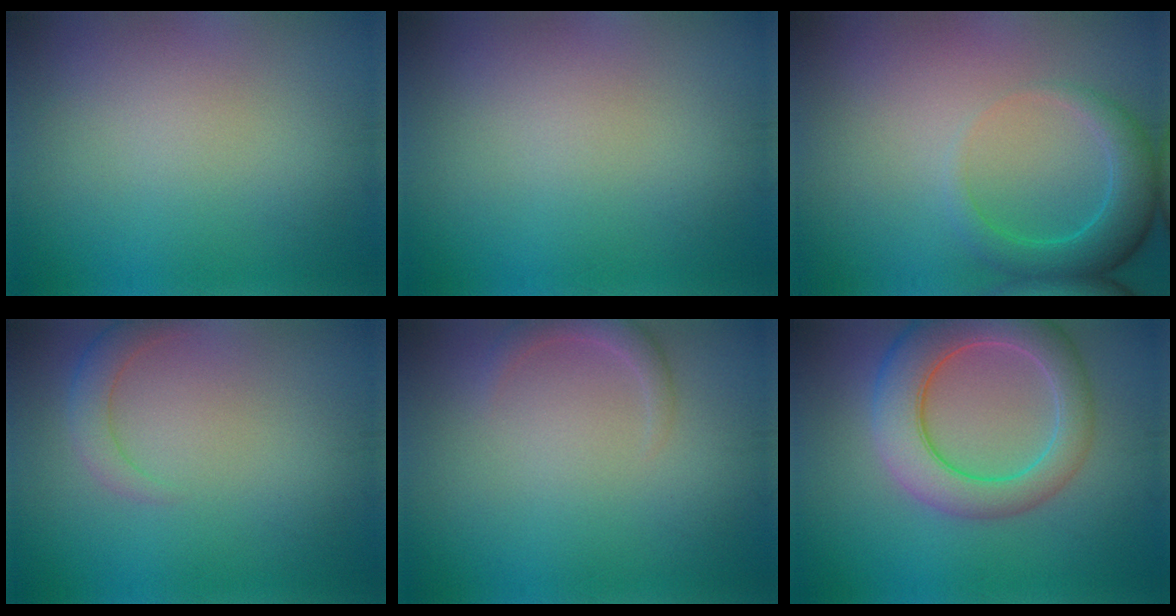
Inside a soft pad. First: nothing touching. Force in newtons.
{"total": 0.0}
{"total": 3.7, "press": 3.7, "slide": 0.2}
{"total": 2.1, "press": 2.1, "slide": 0.2}
{"total": 1.6, "press": 1.6, "slide": 0.1}
{"total": 7.3, "press": 7.3, "slide": 0.5}